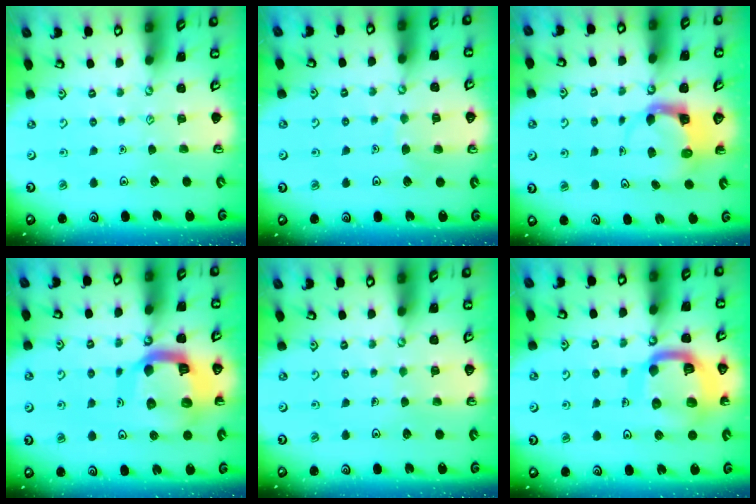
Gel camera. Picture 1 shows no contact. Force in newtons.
{"total": 5.3, "press": 5.3, "slide": 0.5}
{"total": 3.9, "press": 3.9, "slide": 0.5}
{"total": 15.6, "press": 15.4, "slide": 1.9}
{"total": 3.5, "press": 3.5, "slide": 0.2}
{"total": 16.3, "press": 16.2, "slide": 1.7}